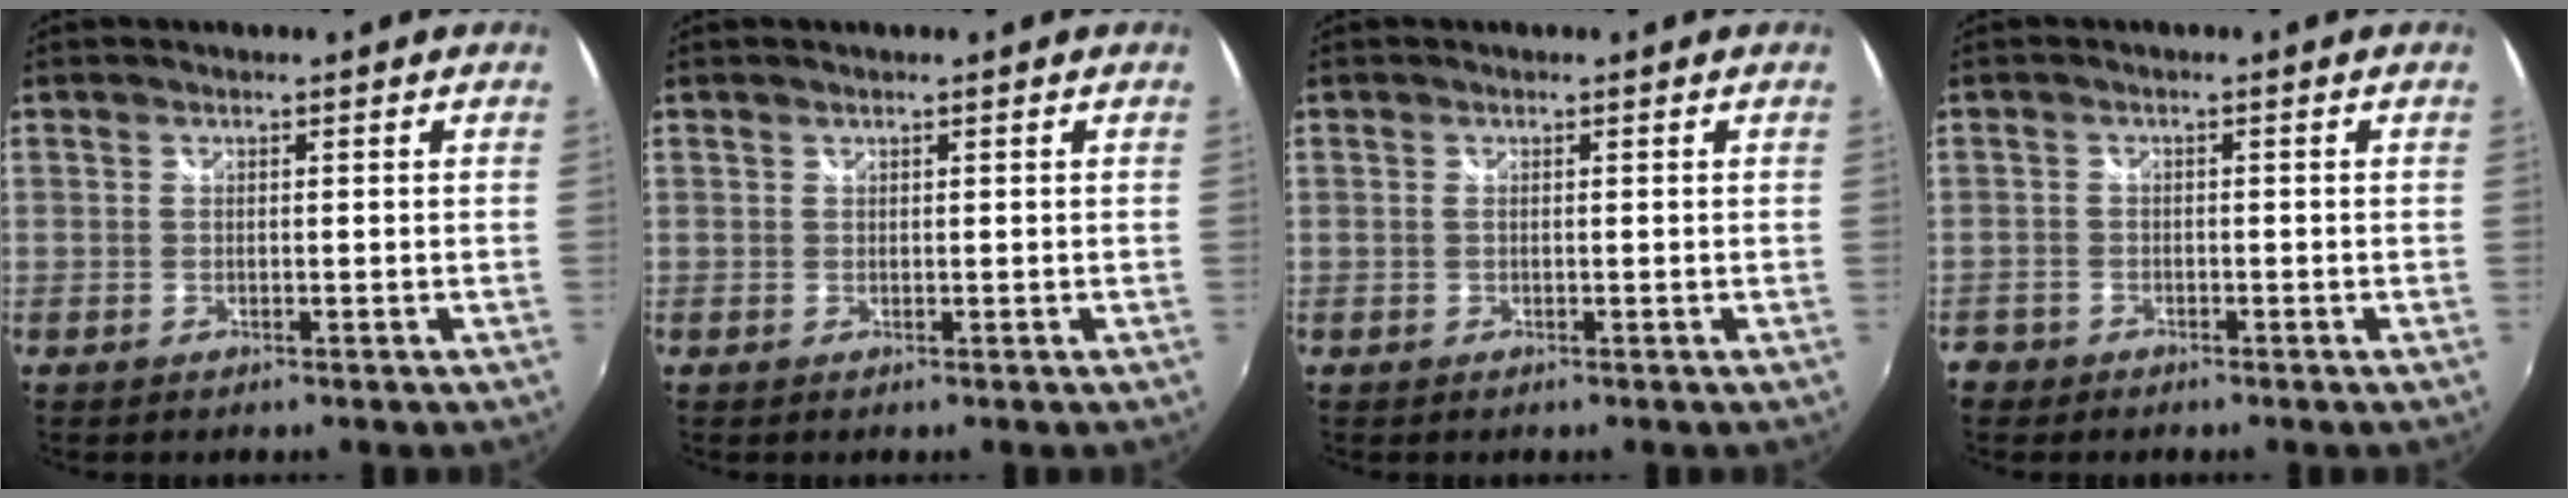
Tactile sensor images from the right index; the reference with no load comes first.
{"total": 0.0}
{"total": 0.0}
{"total": 3.4, "force": [-2.3, 2.4, 0.6], "torque": [-0.024, 0.001, -0.045]}